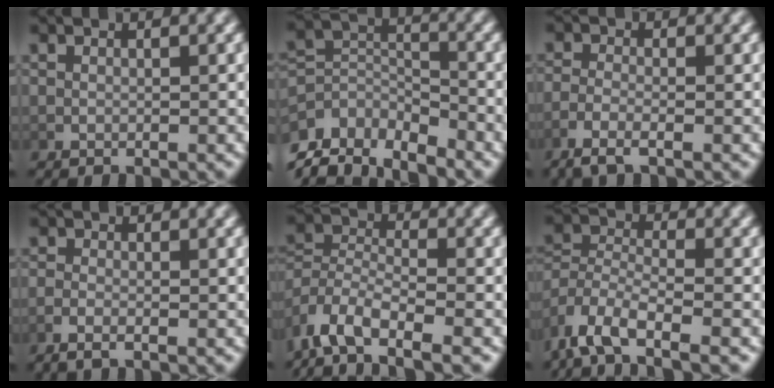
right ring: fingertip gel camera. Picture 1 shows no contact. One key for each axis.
{"total": 10.8, "fx": -5.6, "fy": 7.5, "fz": 5.4, "tx": -0.104, "ty": -0.061, "tz": -0.078}
{"total": 2.7, "fx": -1.7, "fy": 0.9, "fz": 1.9, "tx": -0.055, "ty": -0.012, "tz": -0.026}
{"total": 1.6, "fx": -1.2, "fy": 0.3, "fz": 1.0, "tx": -0.031, "ty": -0.007, "tz": -0.020}
{"total": 7.8, "fx": -4.7, "fy": 4.9, "fz": 3.8, "tx": -0.096, "ty": -0.036, "tz": -0.072}
{"total": 6.3, "fx": -3.8, "fy": 3.8, "fz": 3.3, "tx": -0.084, "ty": -0.033, "tz": -0.056}